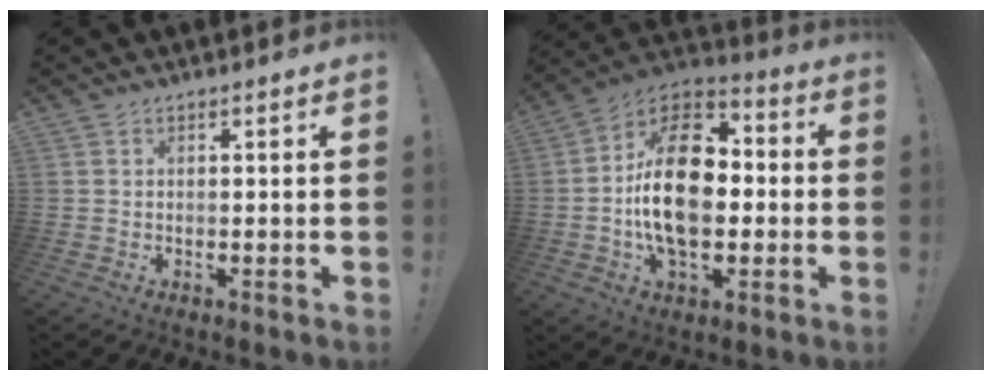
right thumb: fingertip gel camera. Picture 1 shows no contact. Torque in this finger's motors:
{"motor_torque": [1.08, 1.07, 0.30, 0.01, 0.19]}